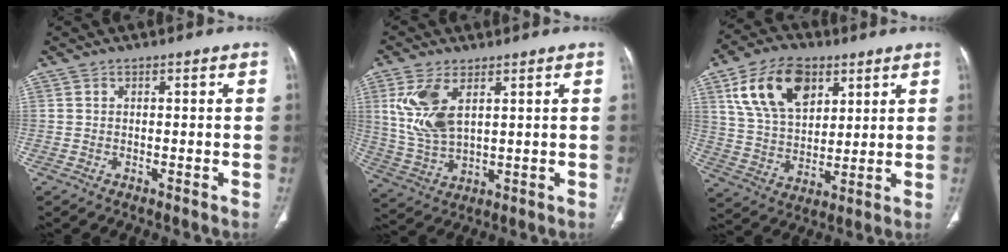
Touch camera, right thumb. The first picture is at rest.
{"total": 10.4, "force": [3.8, 5.1, 8.2], "torque": [-0.178, -0.011, 0.089]}
{"total": 16.2, "force": [7.4, 10.0, 10.4], "torque": [-0.159, -0.020, 0.142]}